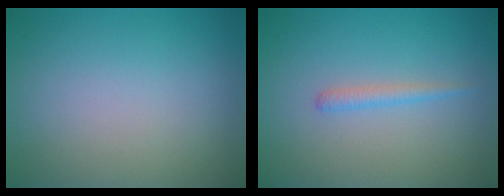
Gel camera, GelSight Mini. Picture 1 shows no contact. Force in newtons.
{"total": 1.2, "press": 1.2, "slide": 0.0}